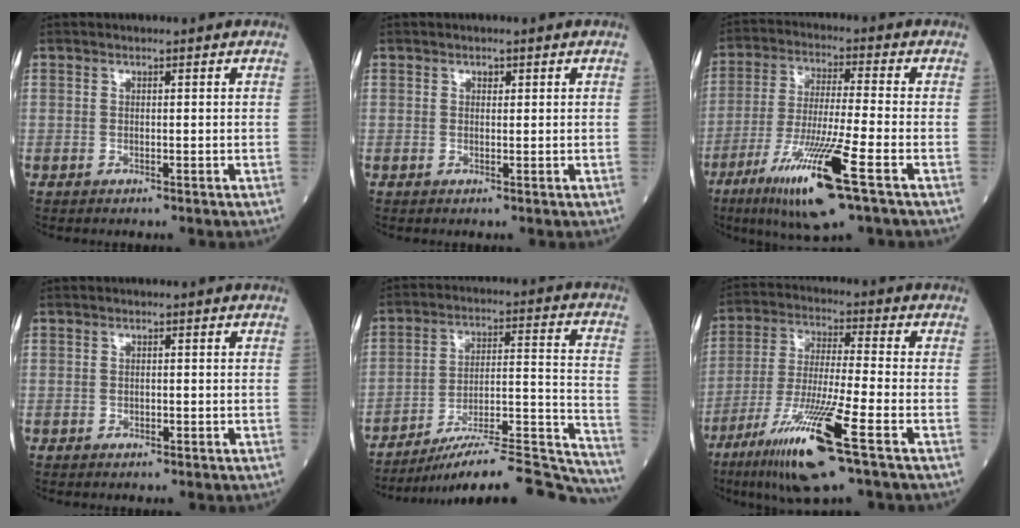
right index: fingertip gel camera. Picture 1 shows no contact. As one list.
[{"total": 0.7, "force": [0.5, 0.5, 0.3], "torque": [-0.003, -0.001, 0.008]}, {"total": 14.3, "force": [-6.9, 0.2, 12.5], "torque": [-0.249, -0.033, -0.120]}, {"total": 0.7, "force": [-0.2, 0.6, 0.3], "torque": [-0.005, 0.002, -0.001]}, {"total": 23.5, "force": [-21.8, 0.5, 8.7], "torque": [-0.066, 0.020, -0.312]}, {"total": 14.9, "force": [-7.6, 0.1, 12.8], "torque": [-0.262, -0.035, -0.137]}]